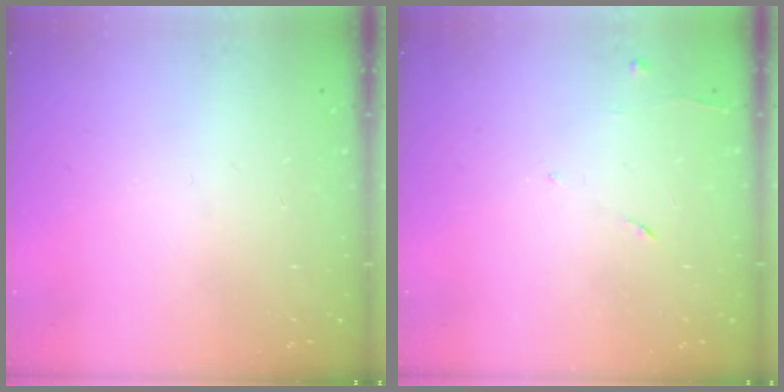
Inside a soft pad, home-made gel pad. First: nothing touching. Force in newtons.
{"total": 5.1, "press": 5.1, "slide": 0.8}